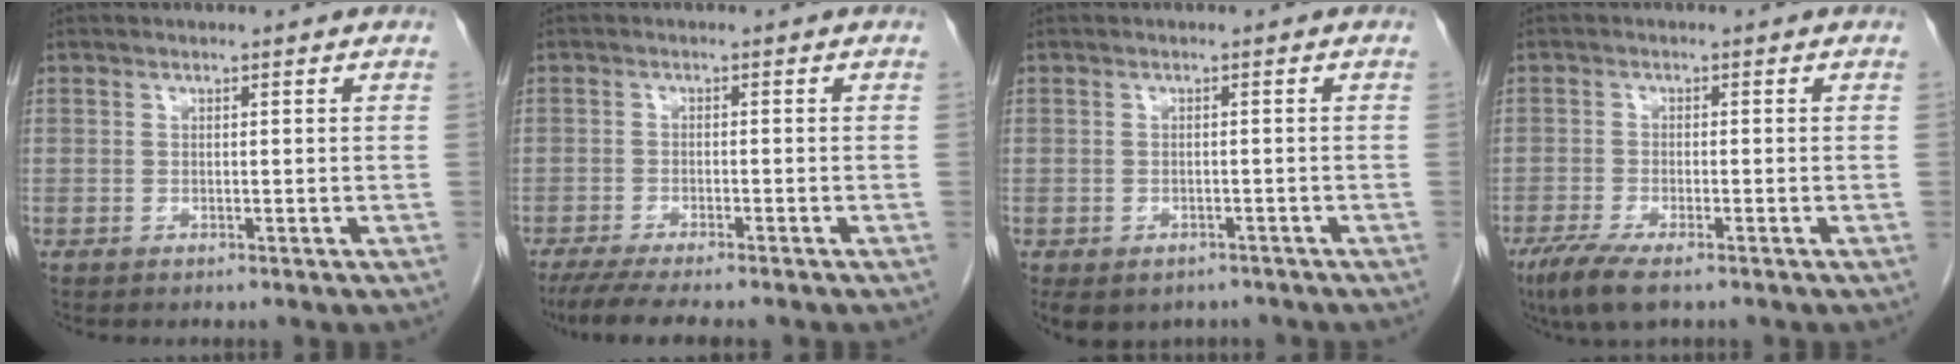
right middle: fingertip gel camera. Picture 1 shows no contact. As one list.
[{"total": 8.3, "force": [-6.9, 0.7, 4.6], "torque": [-0.068, -0.017, -0.108]}, {"total": 7.5, "force": [-5.3, 4.7, 2.4], "torque": [-0.042, 0.004, -0.066]}, {"total": 5.9, "force": [-3.9, 1.1, 4.2], "torque": [-0.082, -0.016, -0.065]}]